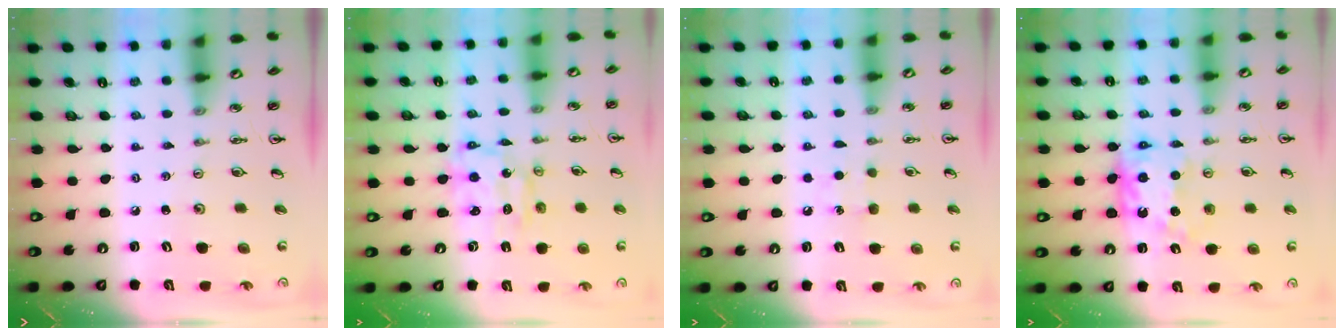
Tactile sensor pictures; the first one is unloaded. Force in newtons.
{"total": 6.4, "press": 6.4, "slide": 0.5}
{"total": 6.1, "press": 6.1, "slide": 0.7}
{"total": 10.1, "press": 10.1, "slide": 0.5}